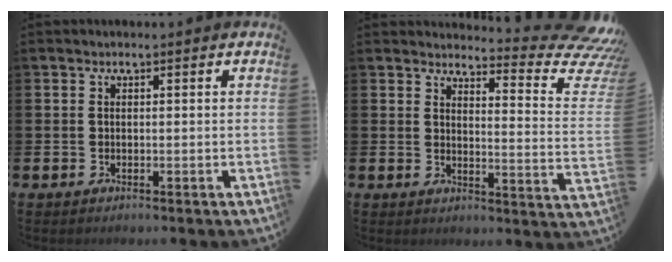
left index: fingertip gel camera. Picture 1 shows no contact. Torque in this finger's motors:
{"motor_torque": [1.05, -1.09, 0.38, 0.04]}